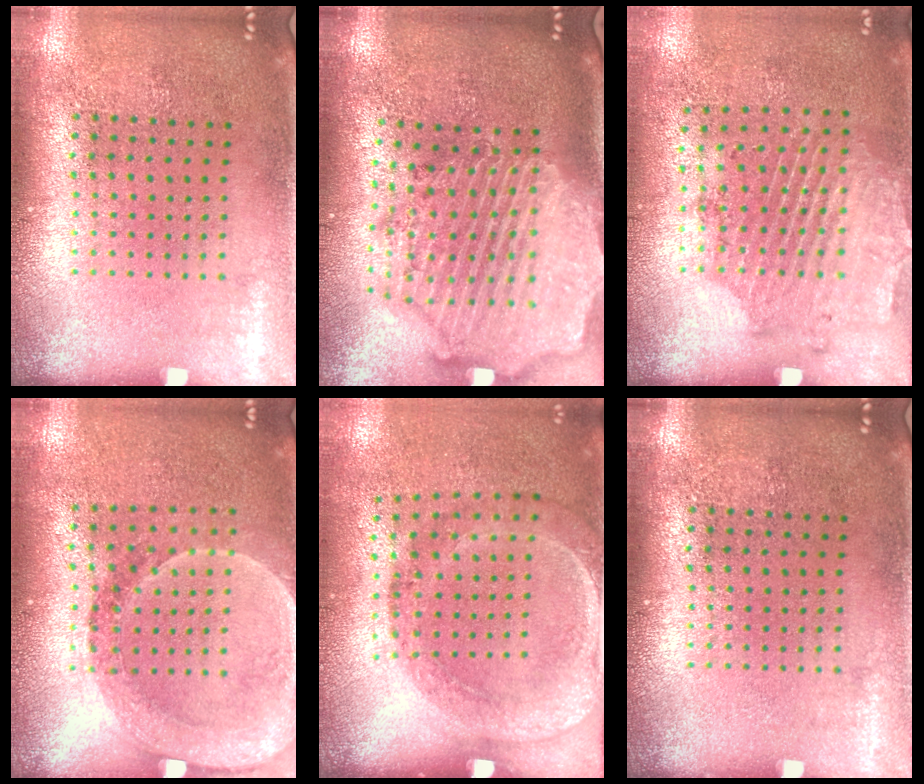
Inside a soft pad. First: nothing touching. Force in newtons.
{"total": 3.4, "press": 2.9, "slide": 1.7}
{"total": 1.7, "press": 1.2, "slide": 1.1}
{"total": 1.6, "press": 1.5, "slide": 0.6}
{"total": 1.8, "press": 1.1, "slide": 1.4}
{"total": 0.0}